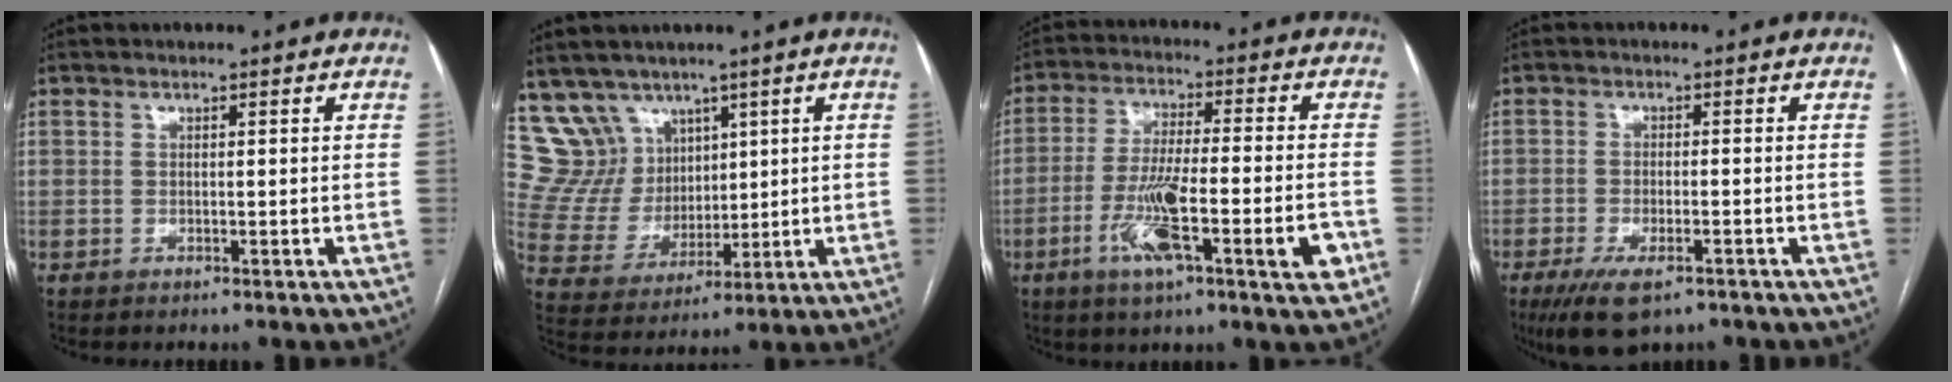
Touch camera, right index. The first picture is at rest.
{"total": 10.4, "force": [7.4, 7.3, 1.1], "torque": [-0.038, 0.043, 0.160]}
{"total": 13.9, "force": [-5.1, 1.7, 12.8], "torque": [-0.223, -0.006, -0.082]}
{"total": 6.9, "force": [-4.4, 2.4, 4.8], "torque": [-0.086, -0.014, -0.070]}